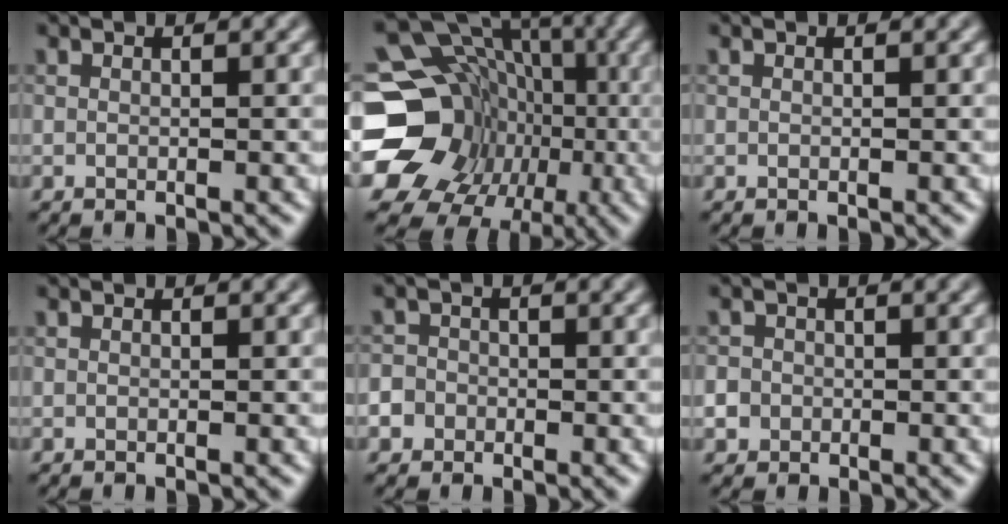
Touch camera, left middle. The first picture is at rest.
{"total": 21.2, "force": [-4.9, 18.7, 8.5], "torque": [-0.161, -0.017, -0.103]}
{"total": 0.0}
{"total": 0.0}
{"total": 4.6, "force": [-2.2, 3.9, 1.0], "torque": [-0.007, -0.001, -0.060]}
{"total": 3.8, "force": [-1.4, 3.4, 1.0], "torque": [-0.006, 0.000, -0.042]}